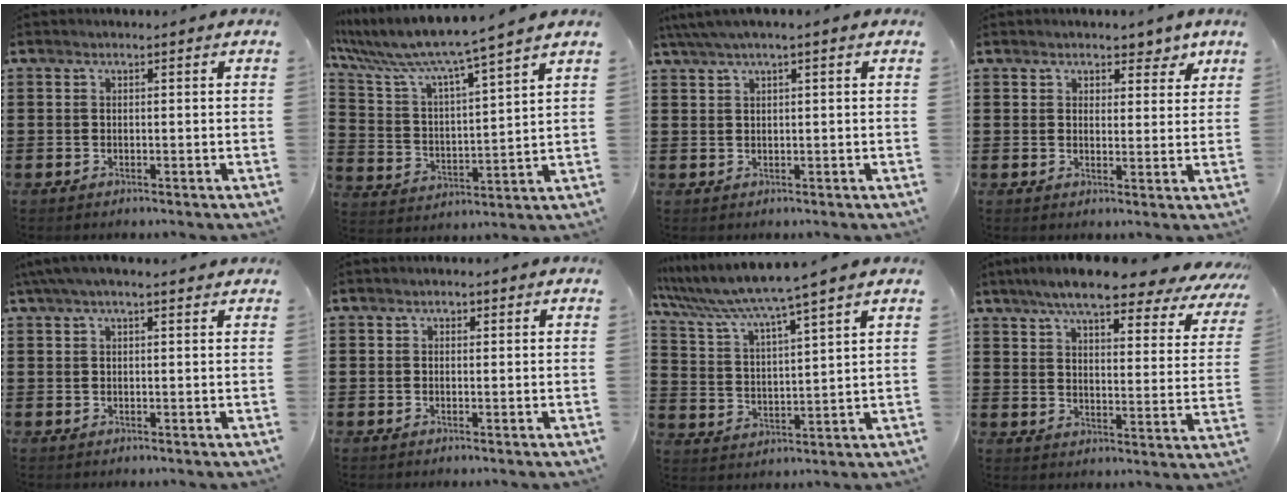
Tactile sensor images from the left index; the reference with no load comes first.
{"total": 7.0, "force": [6.2, -0.5, 3.2], "torque": [-0.091, -0.043, 0.097]}
{"total": 2.4, "force": [1.2, 0.4, 2.0], "torque": [-0.039, 0.003, 0.020]}
{"total": 3.3, "force": [2.5, 1.8, 1.3], "torque": [-0.011, -0.001, 0.039]}
{"total": 3.1, "force": [2.0, 0.8, 2.2], "torque": [-0.047, 0.007, 0.037]}
{"total": 0.8, "force": [0.2, 0.6, 0.5], "torque": [-0.012, 0.005, 0.003]}
{"total": 6.2, "force": [5.5, -1.0, 2.8], "torque": [-0.078, -0.040, 0.088]}
{"total": 8.6, "force": [7.4, 0.9, 4.4], "torque": [-0.098, -0.040, 0.124]}